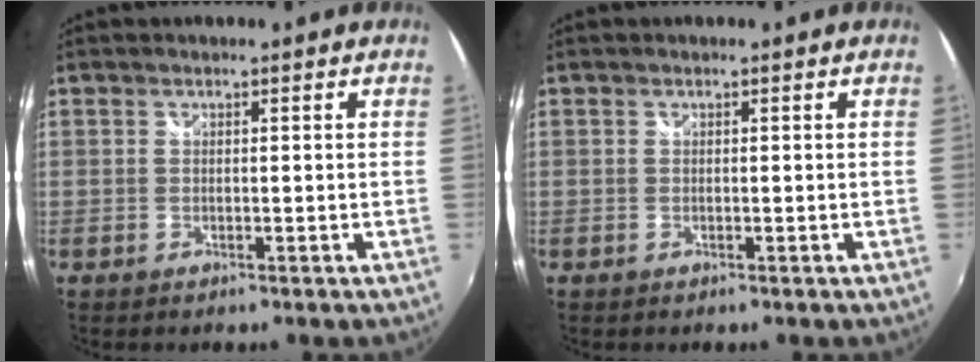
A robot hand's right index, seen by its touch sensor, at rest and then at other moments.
{"total": 0.0}